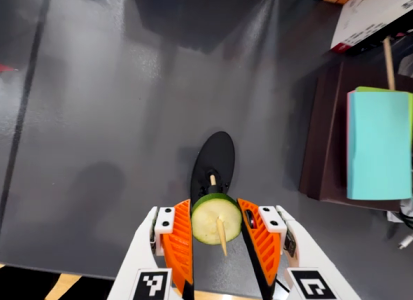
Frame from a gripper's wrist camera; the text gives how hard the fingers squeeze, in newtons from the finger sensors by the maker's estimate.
{"total": 8.9, "left": 8.7, "right": 9.2}